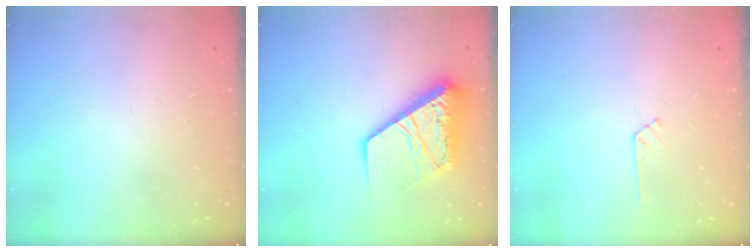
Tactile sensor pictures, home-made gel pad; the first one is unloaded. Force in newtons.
{"total": 16.9, "press": 16.8, "slide": 2.1}
{"total": 2.8, "press": 2.8, "slide": 0.3}